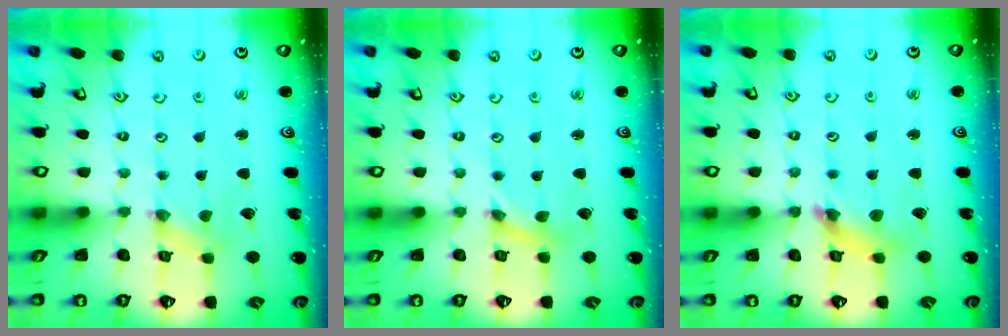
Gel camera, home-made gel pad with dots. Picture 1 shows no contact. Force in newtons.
{"total": 1.4, "press": 1.4, "slide": 0.2}
{"total": 7.1, "press": 7.1, "slide": 0.7}